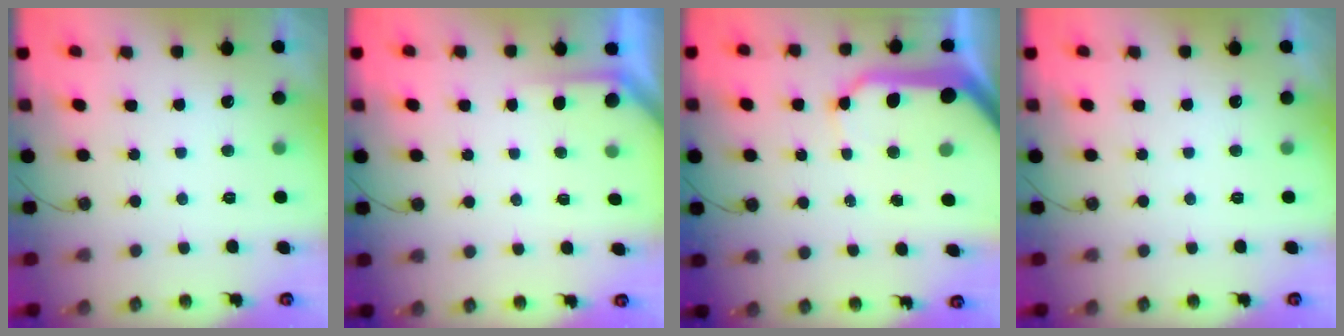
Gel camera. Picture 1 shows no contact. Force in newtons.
{"total": 1.7, "press": 1.7, "slide": 0.3}
{"total": 18.2, "press": 18.1, "slide": 2.2}
{"total": 0.0}